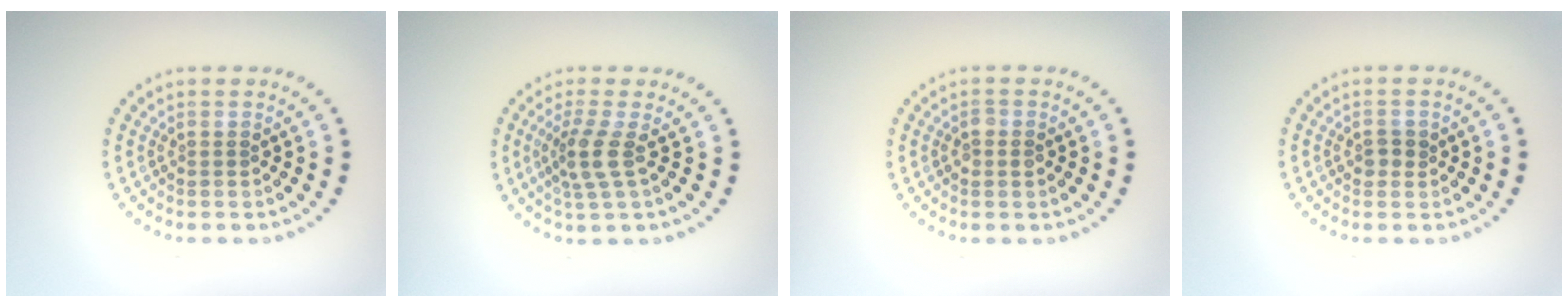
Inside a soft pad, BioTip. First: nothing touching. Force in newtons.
{"total": 2.6, "press": 1.9, "slide": 1.7}
{"total": 1.0, "press": 1.0, "slide": 0.1}
{"total": 1.3, "press": 1.3, "slide": 0.4}